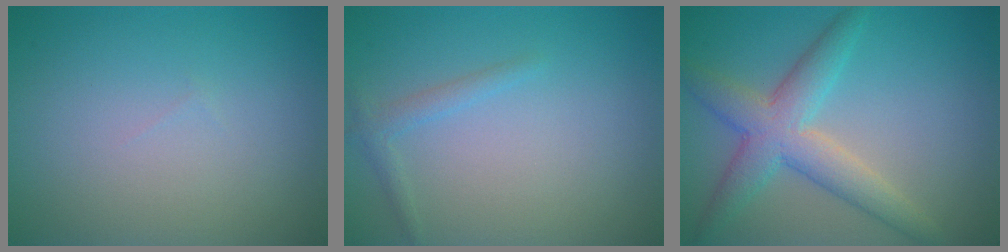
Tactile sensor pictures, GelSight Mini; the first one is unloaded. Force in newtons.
{"total": 1.3, "press": 1.3, "slide": 0.1}
{"total": 5.1, "press": 5.1, "slide": 0.2}